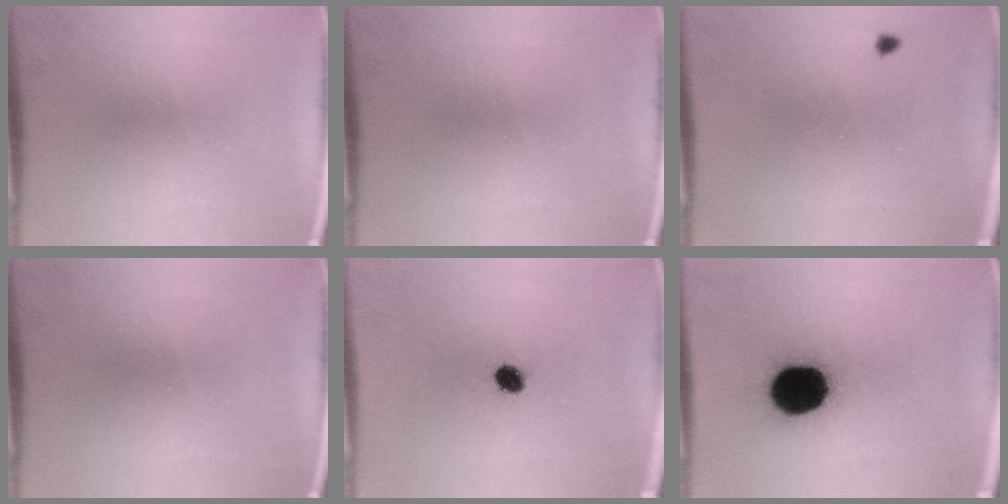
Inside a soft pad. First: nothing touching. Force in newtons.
{"total": 0.0}
{"total": 0.6}
{"total": 0.0}
{"total": 3.5}
{"total": 18.6}